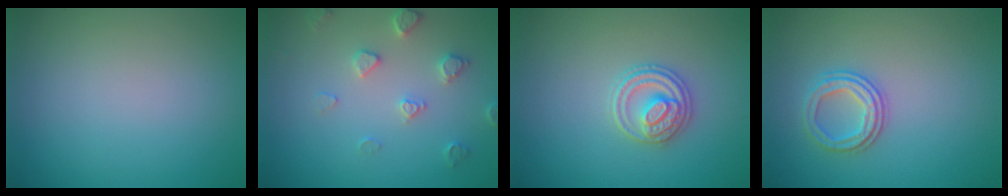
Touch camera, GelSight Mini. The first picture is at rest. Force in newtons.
{"total": 2.5, "press": 2.4, "slide": 0.5}
{"total": 2.8, "press": 2.7, "slide": 0.6}
{"total": 2.5, "press": 2.4, "slide": 0.9}